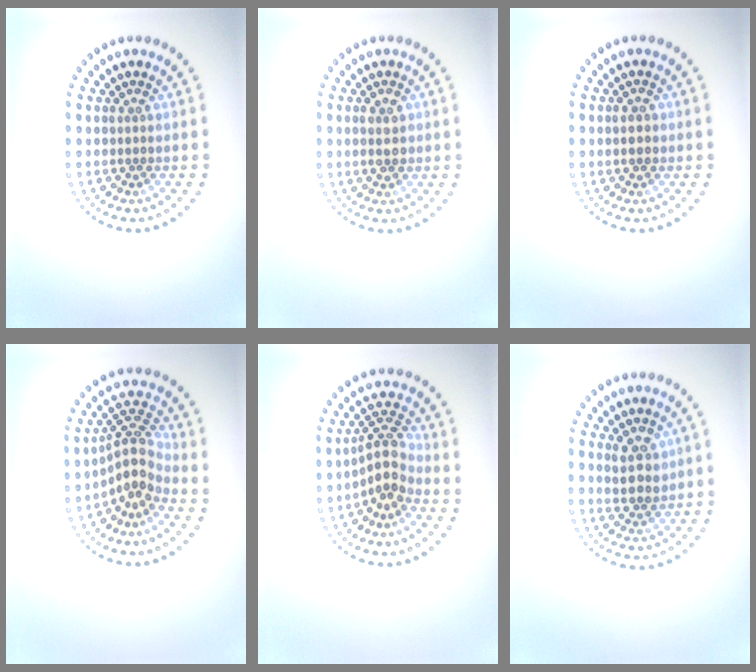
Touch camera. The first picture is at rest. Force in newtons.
{"total": 2.0, "press": 1.9, "slide": 0.3}
{"total": 1.8, "press": 1.8, "slide": 0.1}
{"total": 3.8, "press": 2.7, "slide": 2.6}
{"total": 3.3, "press": 2.8, "slide": 1.7}
{"total": 2.7, "press": 2.5, "slide": 0.9}